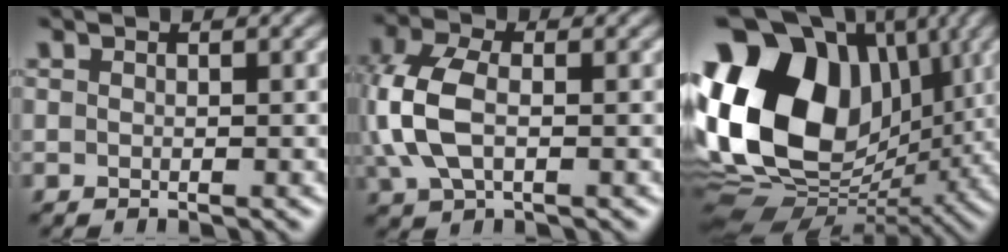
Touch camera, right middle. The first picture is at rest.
{"total": 5.8, "force": [0.3, 3.6, 4.5], "torque": [-0.116, 0.009, 0.000]}
{"total": 19.4, "force": [3.0, 14.2, 12.9], "torque": [-0.271, 0.017, 0.061]}